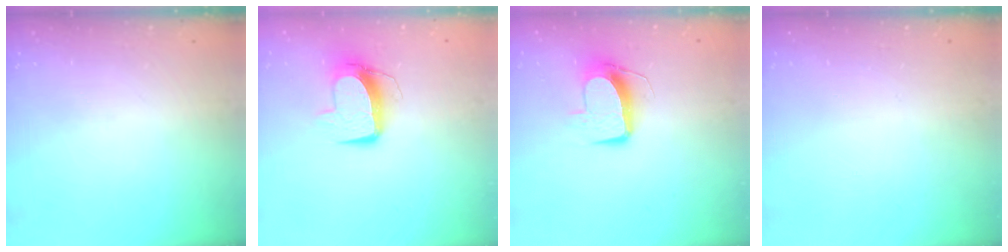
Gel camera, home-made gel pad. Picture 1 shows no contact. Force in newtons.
{"total": 10.9, "press": 10.9, "slide": 0.7}
{"total": 10.2, "press": 10.1, "slide": 0.5}
{"total": 0.0}